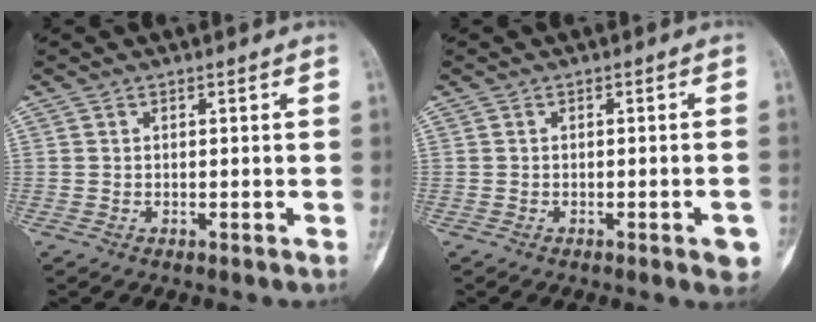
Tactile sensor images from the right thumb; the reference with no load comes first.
{"total": 3.8, "force": [-1.7, 0.9, 3.3], "torque": [-0.031, 0.006, -0.018]}